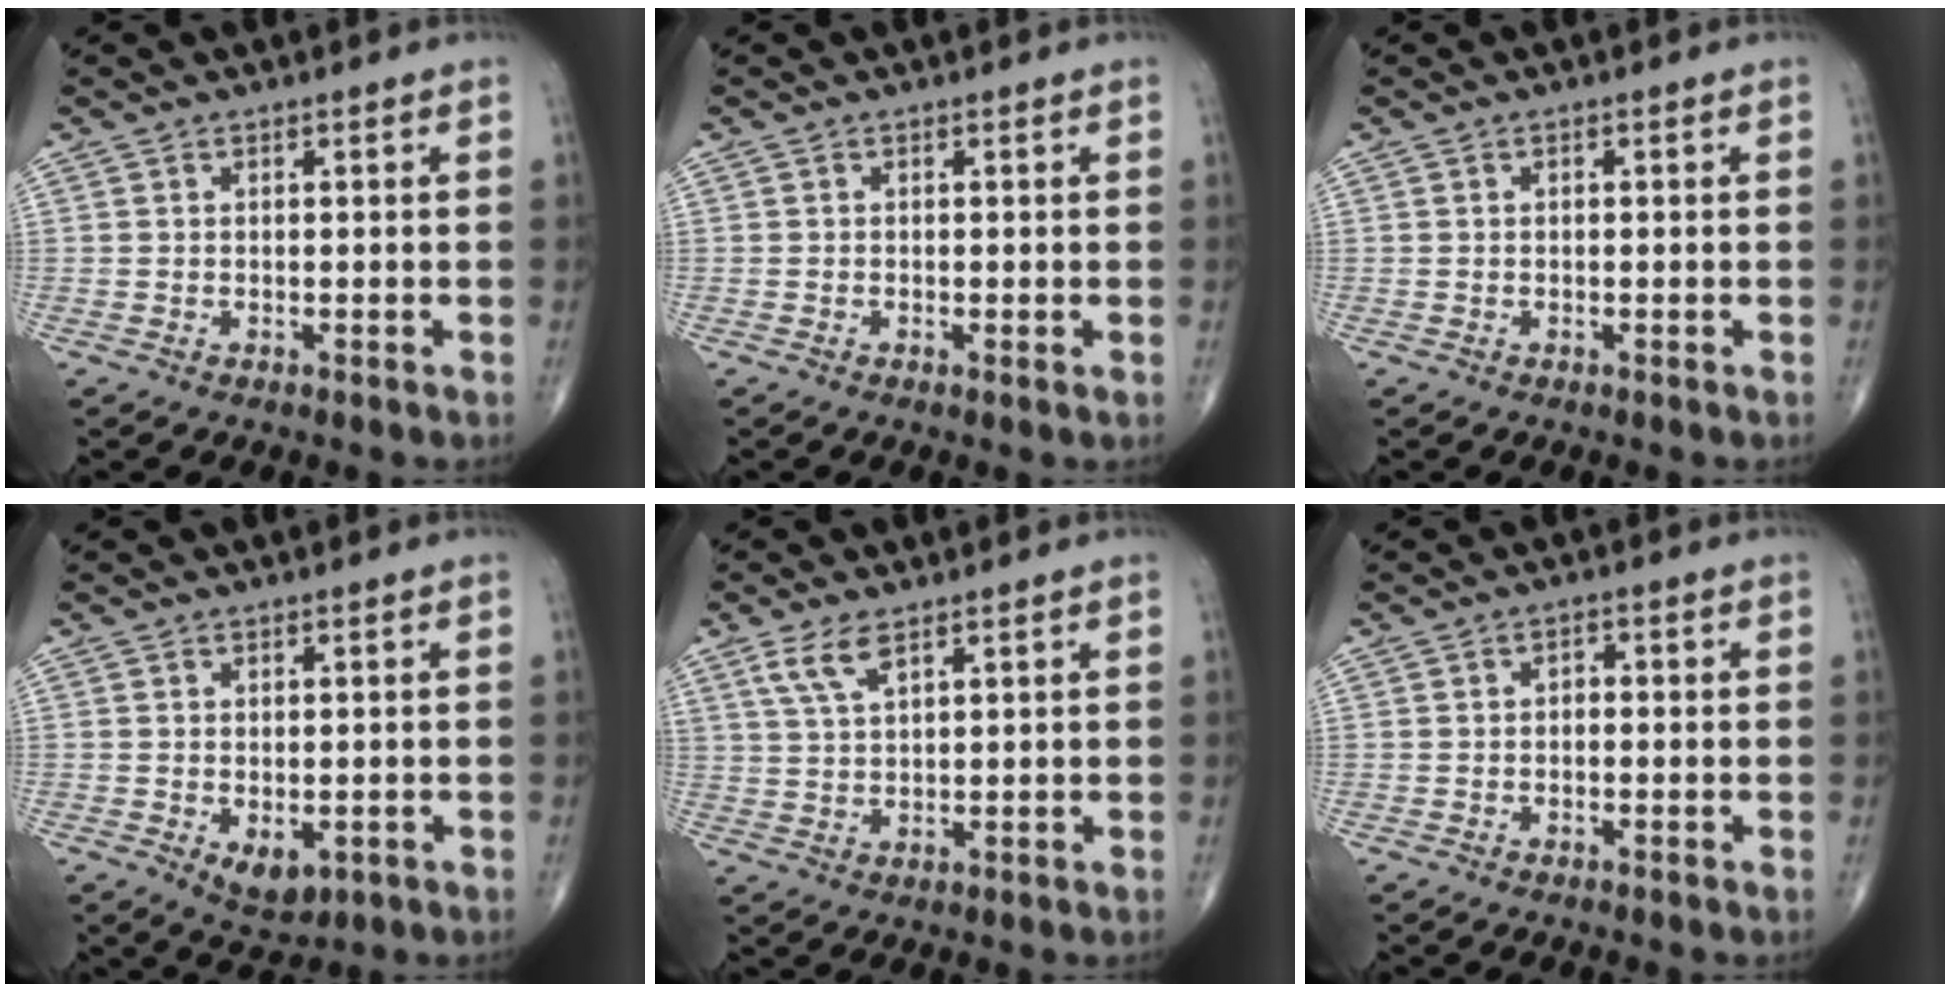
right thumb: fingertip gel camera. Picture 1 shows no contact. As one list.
[{"total": 0.6, "force": [-0.1, 0.1, 0.6], "torque": [-0.014, -0.004, -0.004]}, {"total": 0.0}, {"total": 4.3, "force": [-1.0, 2.5, 3.3], "torque": [-0.040, -0.007, -0.002]}, {"total": 4.9, "force": [3.0, 1.7, 3.5], "torque": [-0.076, -0.006, 0.067]}, {"total": 1.4, "force": [-0.2, 1.0, 1.0], "torque": [-0.007, 0.007, -0.008]}]